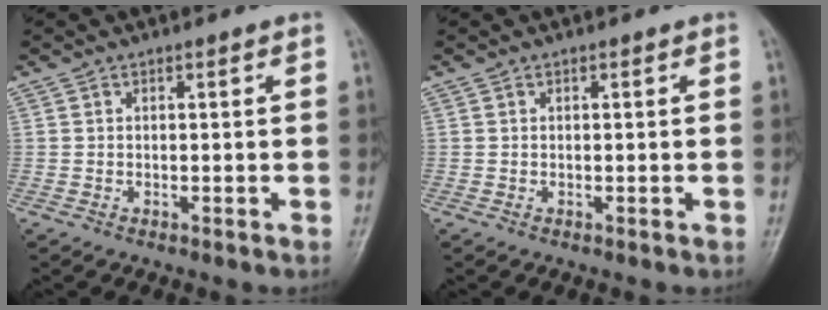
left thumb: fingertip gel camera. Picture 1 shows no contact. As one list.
[{"total": 0.0}]